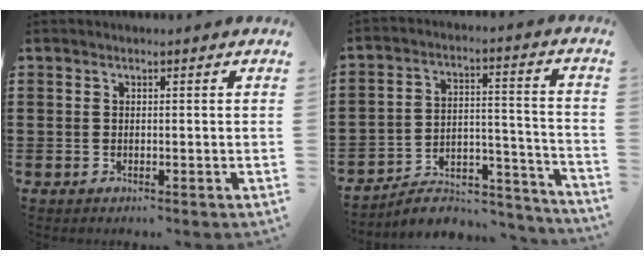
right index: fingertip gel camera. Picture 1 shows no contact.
{"total": 7.2, "force": [-6.5, 2.1, 2.4], "torque": [-0.037, 0.017, -0.122]}